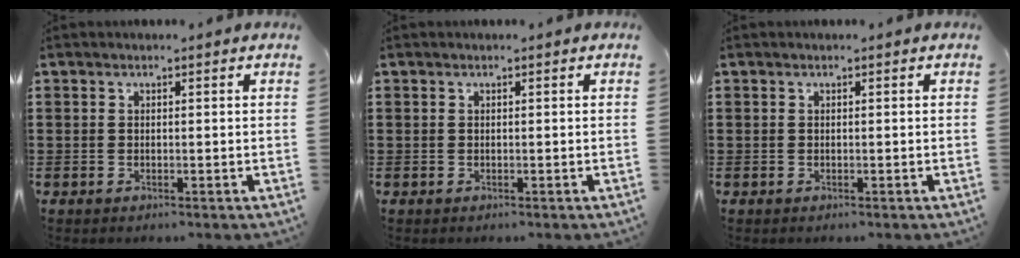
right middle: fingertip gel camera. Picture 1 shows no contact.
{"total": 0.0}
{"total": 0.0}